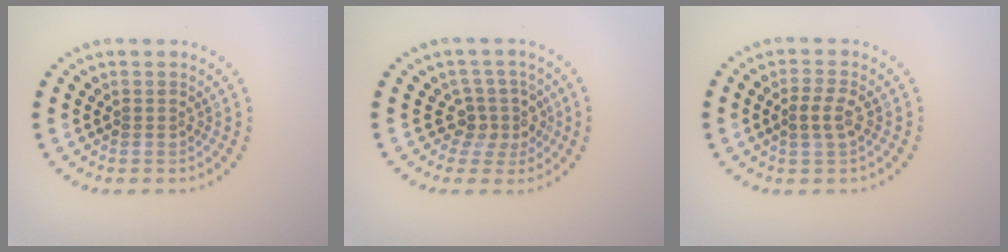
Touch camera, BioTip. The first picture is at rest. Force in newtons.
{"total": 2.7, "press": 2.0, "slide": 1.8}
{"total": 2.2, "press": 2.1, "slide": 0.6}